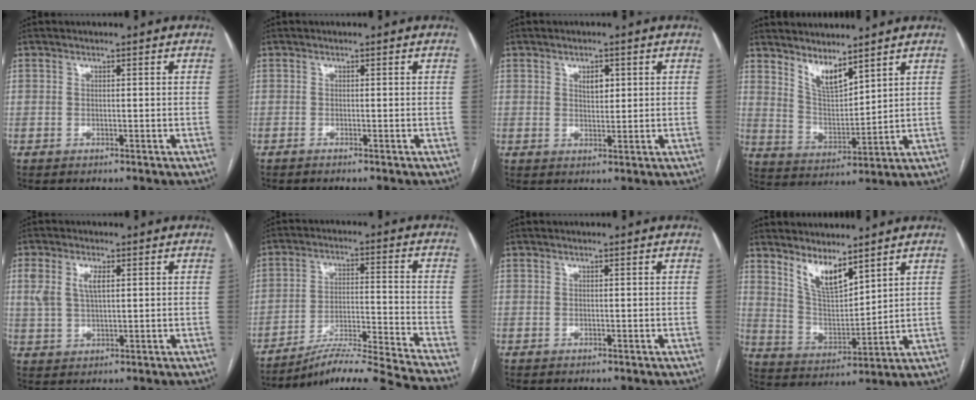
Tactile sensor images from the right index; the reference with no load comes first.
{"total": 0.8, "force": [-0.7, -0.2, 0.3], "torque": [0.001, 0.002, -0.013]}
{"total": 2.4, "force": [1.0, 1.3, 1.8], "torque": [-0.026, -0.002, 0.017]}
{"total": 6.3, "force": [5.2, 1.4, 3.3], "torque": [-0.070, -0.014, 0.110]}
{"total": 5.2, "force": [1.7, 2.3, 4.4], "torque": [-0.102, 0.017, 0.040]}
{"total": 17.6, "force": [-16.0, -3.1, 6.5], "torque": [-0.090, -0.013, -0.251]}
{"total": 0.0}
{"total": 7.7, "force": [5.9, 2.1, 4.5], "torque": [-0.091, -0.012, 0.124]}